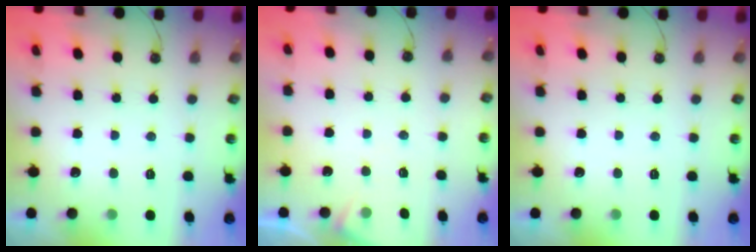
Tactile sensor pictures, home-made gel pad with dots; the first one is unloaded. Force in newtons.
{"total": 4.0, "press": 3.9, "slide": 0.6}
{"total": 0.0}